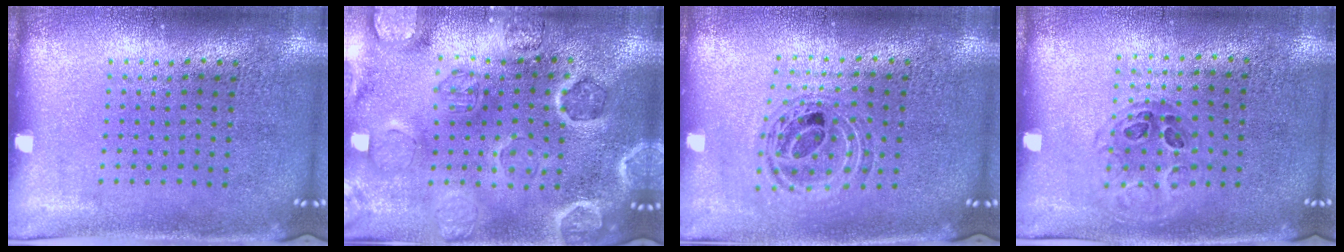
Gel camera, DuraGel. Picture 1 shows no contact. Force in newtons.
{"total": 2.5, "press": 2.5, "slide": 0.3}
{"total": 0.8, "press": 0.8, "slide": 0.1}
{"total": 1.0, "press": 0.7, "slide": 0.6}